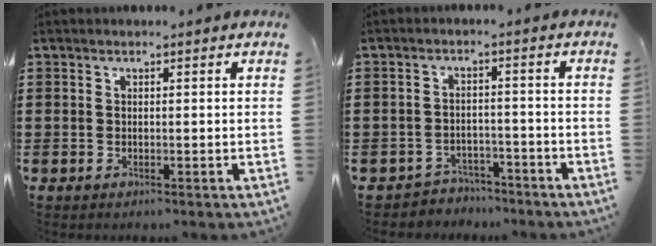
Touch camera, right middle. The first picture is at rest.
{"total": 3.4, "force": [-3.3, 0.8, -0.3], "torque": [-0.005, 0.002, -0.072]}